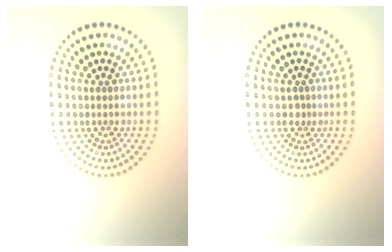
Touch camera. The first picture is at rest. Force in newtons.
{"total": 0.9, "press": 0.5, "slide": 0.7}